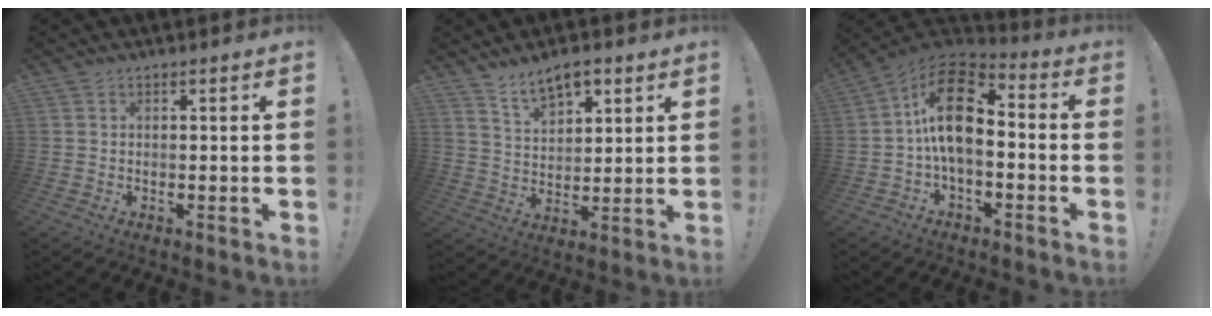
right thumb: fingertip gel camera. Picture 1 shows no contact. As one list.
[{"total": 8.8, "force": [6.1, 4.6, 4.3], "torque": [-0.062, -0.030, 0.114]}, {"total": 16.3, "force": [1.6, 9.5, 13.2], "torque": [-0.240, 0.007, 0.030]}]